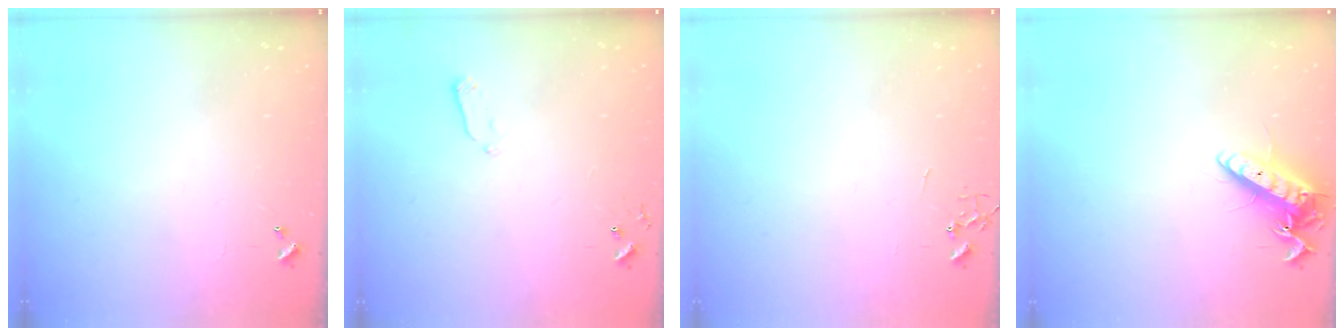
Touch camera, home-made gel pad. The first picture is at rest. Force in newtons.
{"total": 4.0, "press": 3.9, "slide": 1.0}
{"total": 0.0}
{"total": 13.9, "press": 13.9, "slide": 1.3}